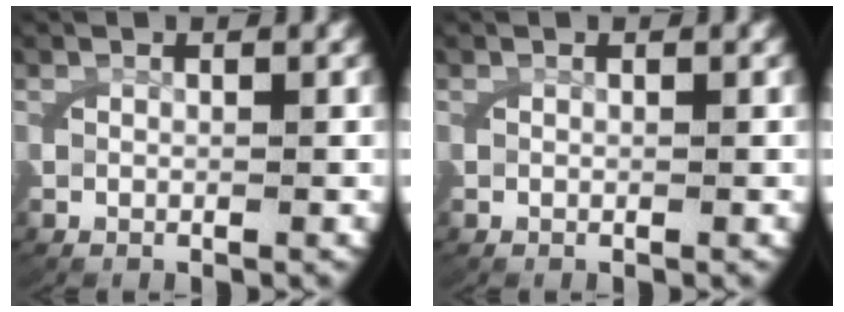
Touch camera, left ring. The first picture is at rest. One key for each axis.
{"total": 0.0}